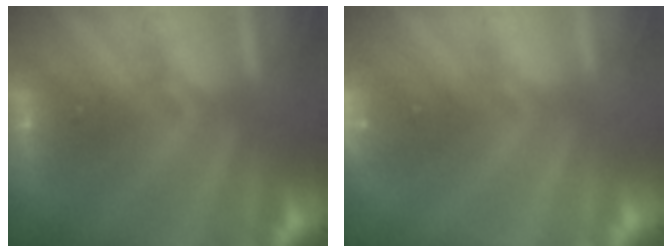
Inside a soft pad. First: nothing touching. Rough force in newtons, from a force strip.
{"total": 3.0}